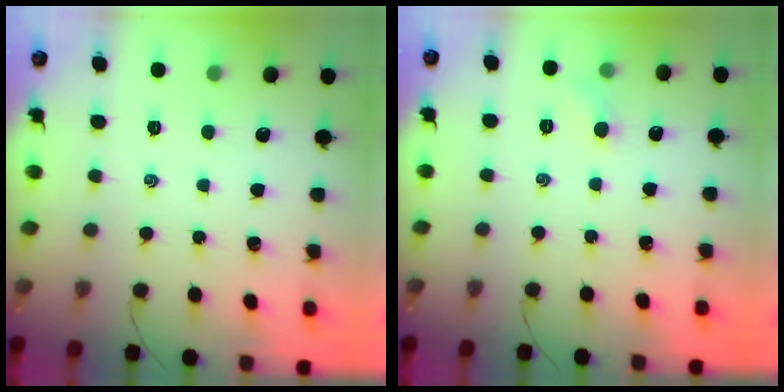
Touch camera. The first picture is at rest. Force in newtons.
{"total": 3.4, "press": 3.3, "slide": 1.1}